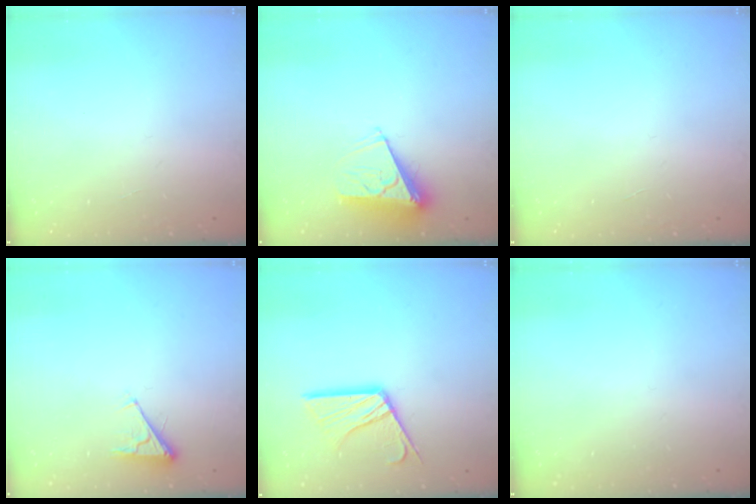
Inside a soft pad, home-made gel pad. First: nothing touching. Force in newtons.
{"total": 9.5, "press": 9.5, "slide": 0.1}
{"total": 0.0}
{"total": 2.8, "press": 2.8, "slide": 0.4}
{"total": 14.0, "press": 13.9, "slide": 1.3}
{"total": 0.0}